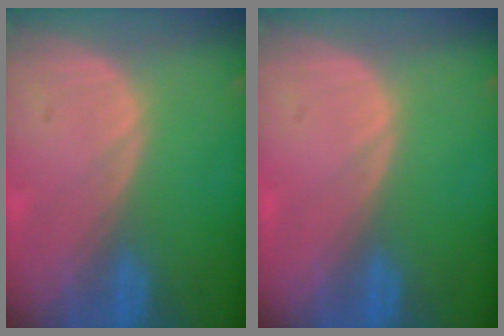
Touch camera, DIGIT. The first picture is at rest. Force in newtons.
{"total": 0.0}